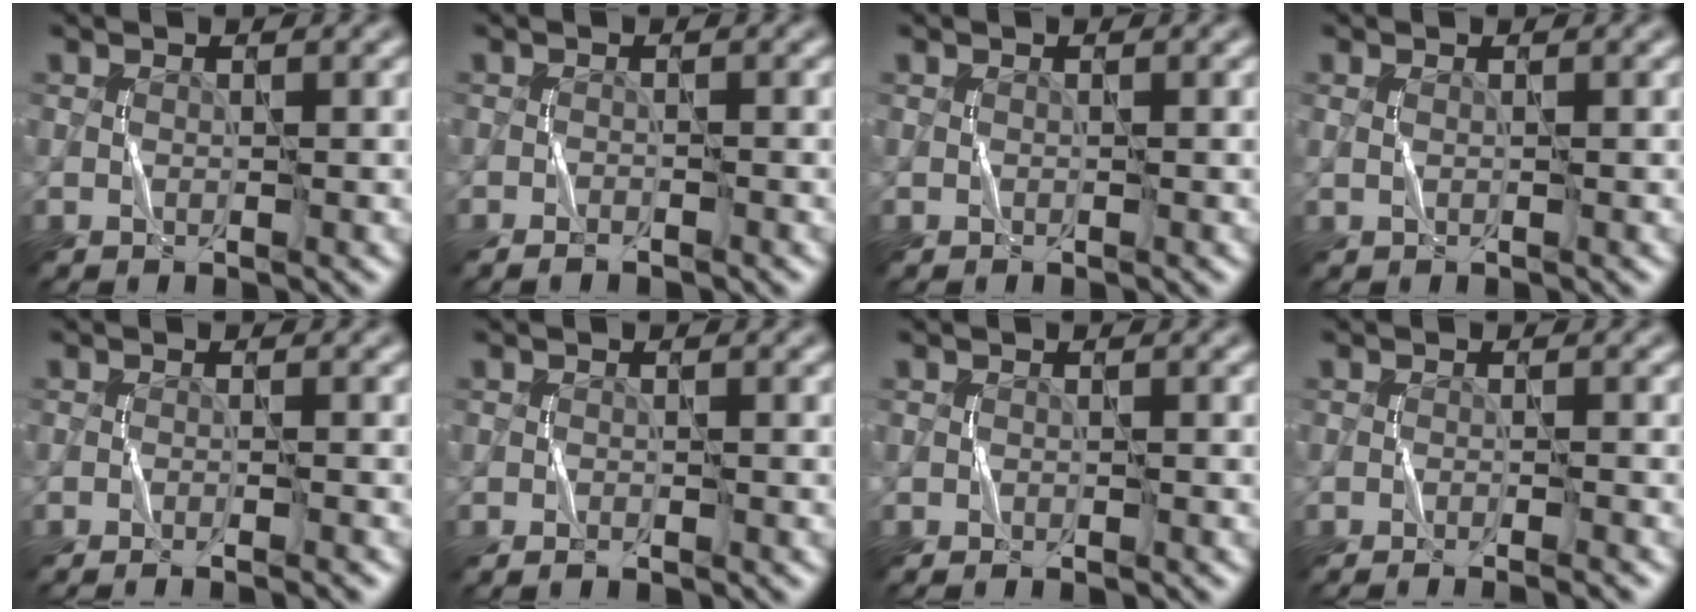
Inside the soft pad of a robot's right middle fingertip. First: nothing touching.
{"total": 1.0, "force": [-0.8, 0.1, 0.5], "torque": [-0.007, -0.001, -0.016]}
{"total": 0.0}
{"total": 0.7, "force": [0.3, 0.3, 0.5], "torque": [-0.013, -0.001, 0.002]}
{"total": 2.9, "force": [-1.9, 0.7, 2.2], "torque": [-0.018, 0.010, -0.031]}
{"total": 0.7, "force": [-0.6, 0.1, 0.4], "torque": [-0.004, 0.001, -0.011]}
{"total": 0.9, "force": [-0.8, 0.1, 0.3], "torque": [-0.005, -0.001, -0.014]}
{"total": 3.3, "force": [-2.4, 0.6, 2.2], "torque": [-0.020, 0.007, -0.038]}